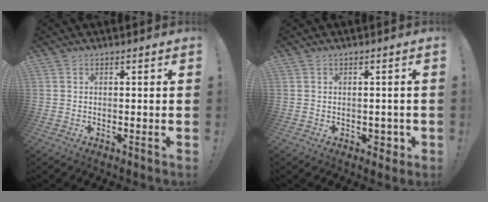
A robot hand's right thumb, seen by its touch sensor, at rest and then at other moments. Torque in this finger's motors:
{"motor_torque": [0.03, -0.01, -0.01, -0.13, 0.04]}